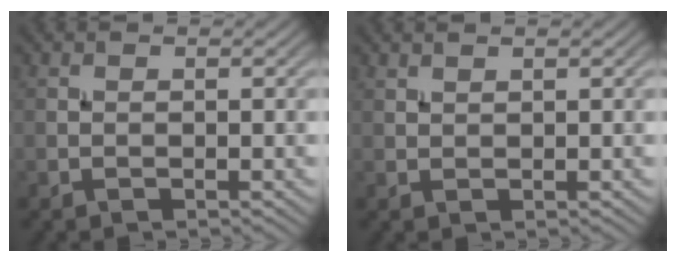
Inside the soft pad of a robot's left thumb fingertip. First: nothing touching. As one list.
[{"total": 0.8, "force": [0.8, 0.1, 0.3], "torque": [-0.009, 0.003, 0.018]}]